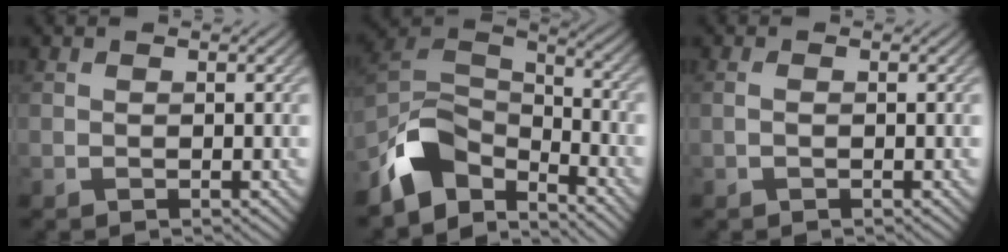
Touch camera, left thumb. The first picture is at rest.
{"total": 10.2, "force": [-7.2, 5.0, 5.2], "torque": [-0.109, -0.004, -0.152]}
{"total": 0.5, "force": [-0.2, 0.0, 0.5], "torque": [-0.015, 0.003, -0.007]}